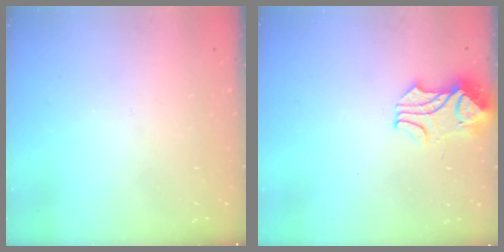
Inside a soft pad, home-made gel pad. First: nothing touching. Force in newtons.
{"total": 2.3, "press": 2.1, "slide": 0.8}